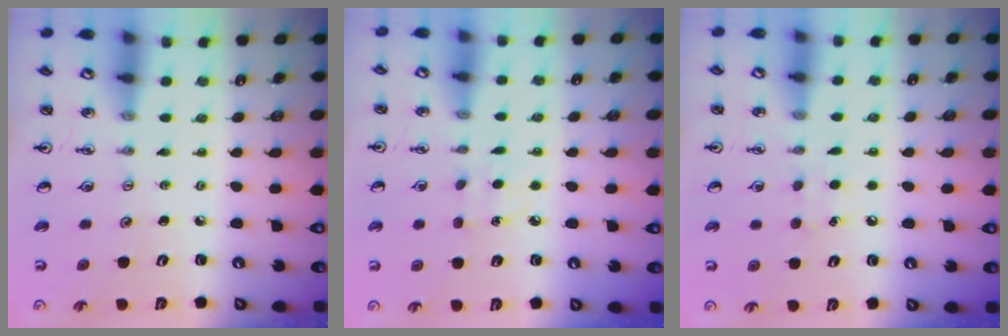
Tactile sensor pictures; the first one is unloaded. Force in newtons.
{"total": 5.2, "press": 5.1, "slide": 0.6}
{"total": 6.6, "press": 6.5, "slide": 0.7}